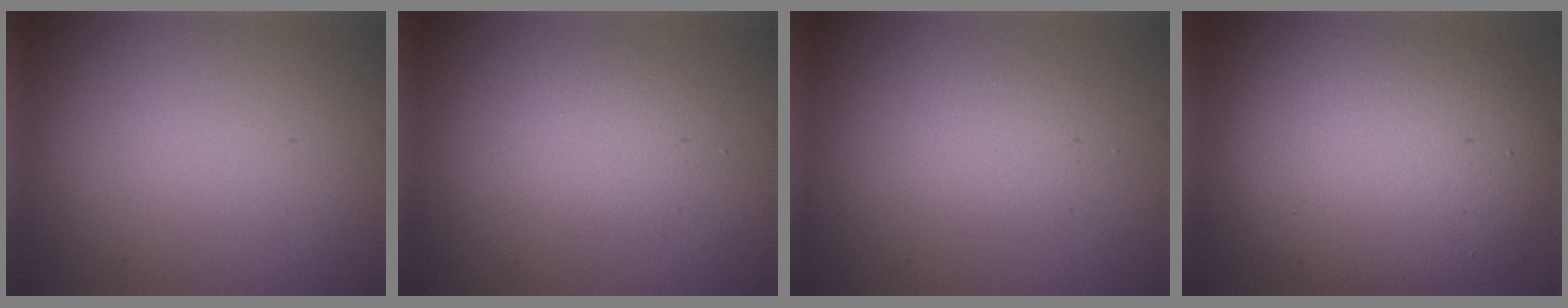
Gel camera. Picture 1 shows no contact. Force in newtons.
{"total": 2.0, "press": 2.0, "slide": 0.1}
{"total": 1.7, "press": 1.7, "slide": 0.0}
{"total": 10.8, "press": 10.8, "slide": 1.0}